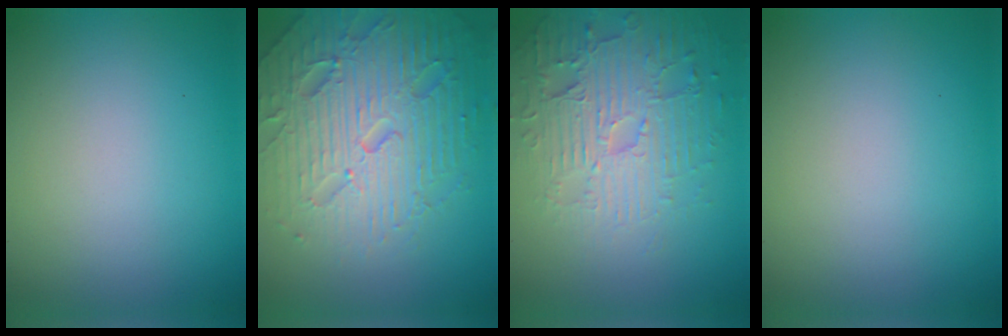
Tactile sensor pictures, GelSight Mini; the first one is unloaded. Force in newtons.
{"total": 7.4, "press": 7.3, "slide": 1.5}
{"total": 4.9, "press": 4.3, "slide": 2.2}
{"total": 0.0}